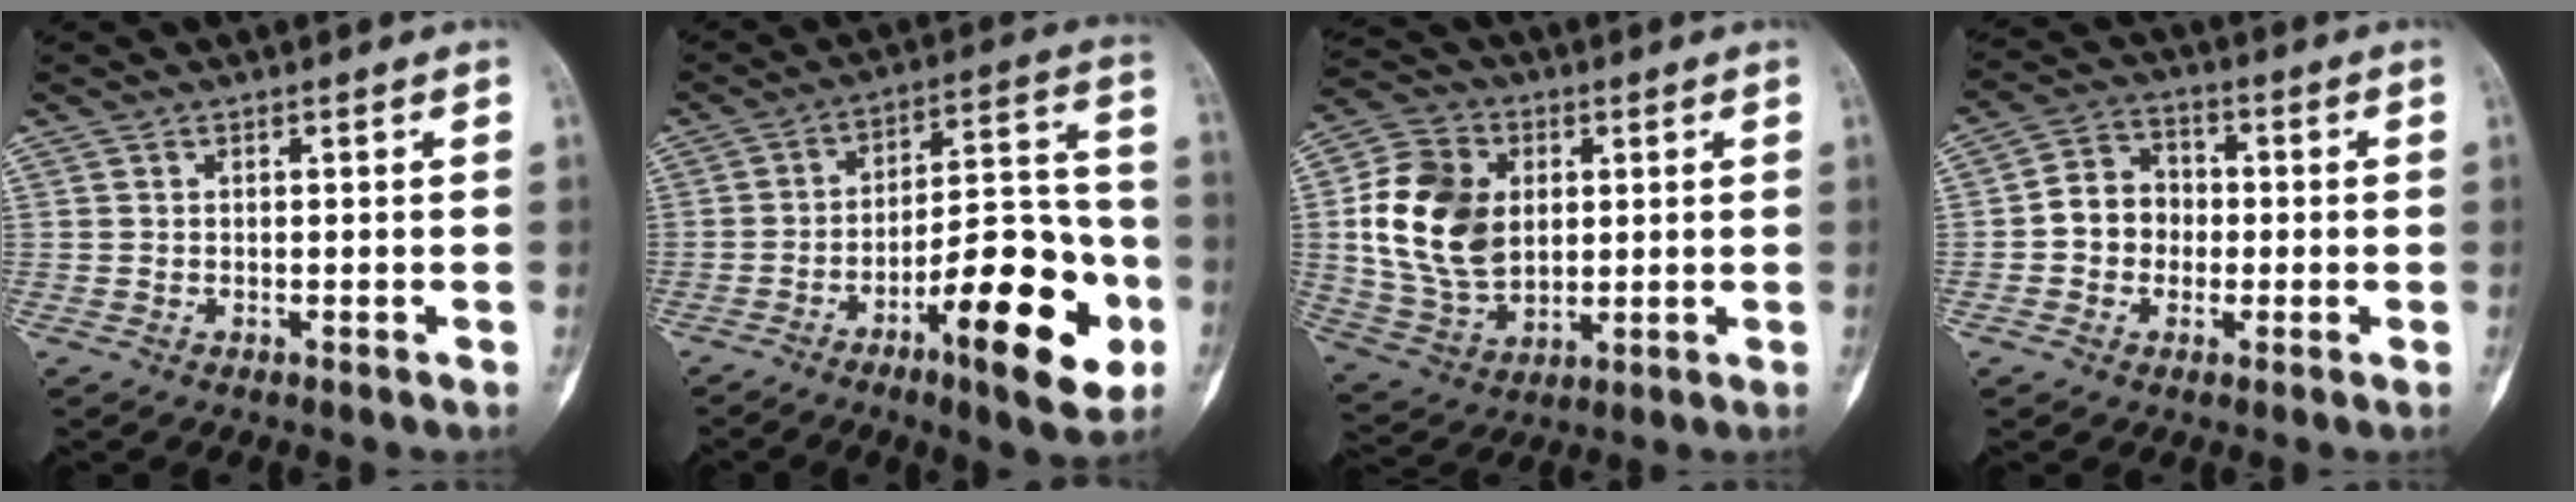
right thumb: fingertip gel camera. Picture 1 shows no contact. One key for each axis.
{"total": 20.2, "fx": -8.4, "fy": 6.3, "fz": 17.3, "tx": -0.236, "ty": 0.054, "tz": -0.123}
{"total": 16.6, "fx": 2.3, "fy": 12.1, "fz": 11.1, "tx": -0.189, "ty": -0.002, "tz": 0.049}
{"total": 7.4, "fx": -0.8, "fy": 6.5, "fz": 3.5, "tx": -0.027, "ty": 0.022, "tz": -0.028}